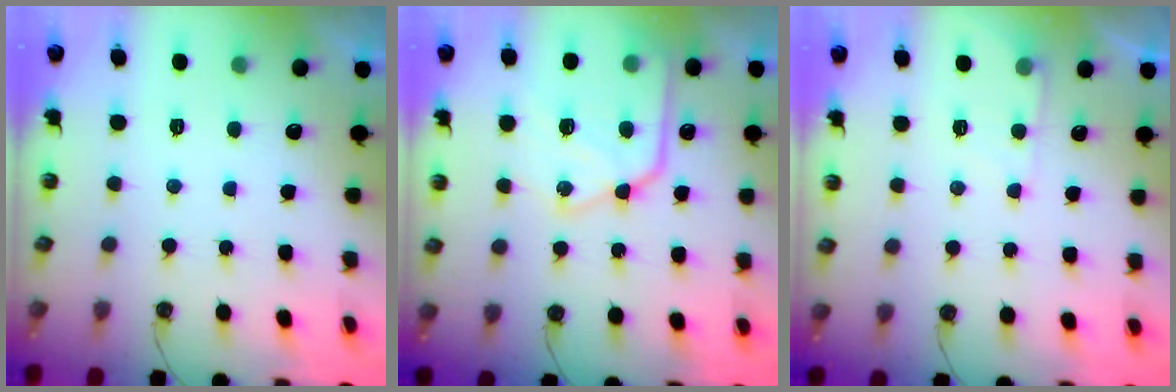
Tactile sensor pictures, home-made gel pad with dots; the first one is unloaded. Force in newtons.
{"total": 17.9, "press": 17.8, "slide": 1.6}
{"total": 5.6, "press": 5.5, "slide": 0.7}